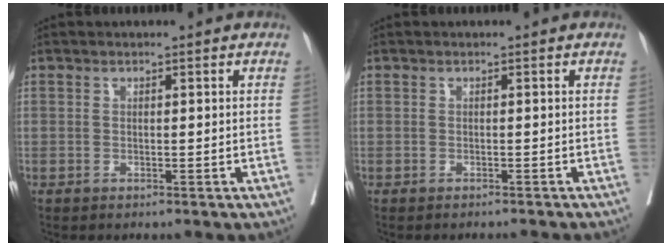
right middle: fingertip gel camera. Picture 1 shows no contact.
{"total": 3.1, "force": [-2.9, -0.5, 1.0], "torque": [-0.012, -0.010, -0.035]}